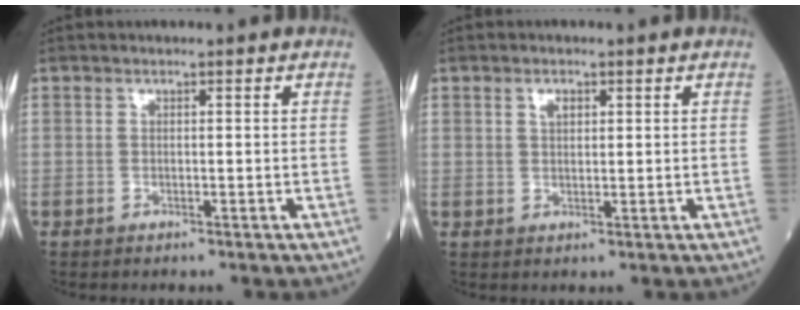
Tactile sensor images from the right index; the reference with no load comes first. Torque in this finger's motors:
{"motor_torque": [0.14, 0.20, 0.00, 0.00]}